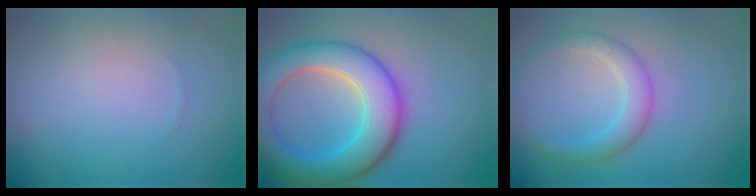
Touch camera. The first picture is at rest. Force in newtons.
{"total": 8.5, "press": 8.5, "slide": 0.5}
{"total": 2.8, "press": 2.8, "slide": 0.1}